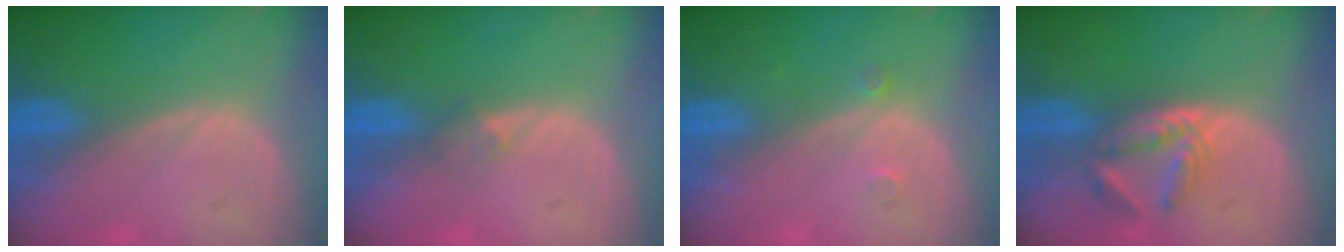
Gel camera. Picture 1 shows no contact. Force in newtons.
{"total": 1.5, "press": 1.2, "slide": 1.0}
{"total": 1.2, "press": 1.0, "slide": 0.7}
{"total": 5.8, "press": 4.9, "slide": 3.1}